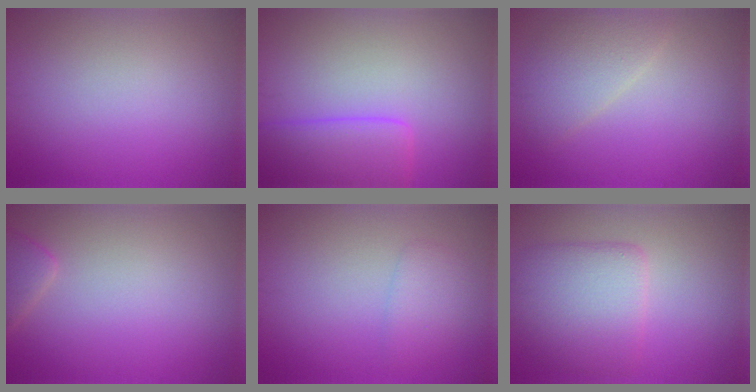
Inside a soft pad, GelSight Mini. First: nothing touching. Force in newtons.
{"total": 5.0, "press": 5.0, "slide": 0.3}
{"total": 2.9, "press": 2.9, "slide": 0.2}
{"total": 1.8, "press": 1.8, "slide": 0.2}
{"total": 1.9, "press": 1.9, "slide": 0.1}
{"total": 5.5, "press": 5.5, "slide": 0.3}